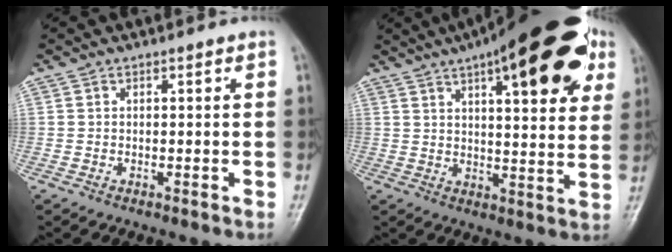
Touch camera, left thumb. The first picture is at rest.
{"total": 25.0, "force": [12.1, 8.0, 20.3], "torque": [-0.264, -0.005, 0.166]}